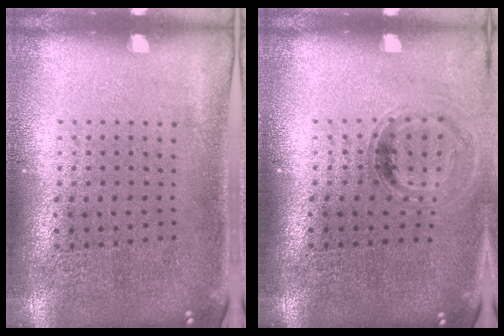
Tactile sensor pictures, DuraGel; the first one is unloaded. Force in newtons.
{"total": 0.8, "press": 0.8, "slide": 0.2}